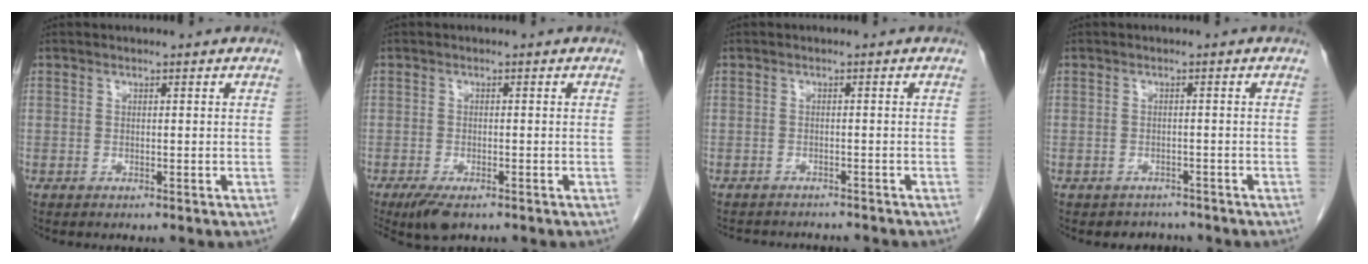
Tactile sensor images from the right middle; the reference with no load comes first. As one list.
[{"total": 4.5, "force": [-3.1, 1.5, 2.9], "torque": [-0.055, -0.010, -0.050]}, {"total": 6.5, "force": [-6.1, 1.5, 1.5], "torque": [-0.017, -0.003, -0.077]}, {"total": 2.4, "force": [-2.0, 1.2, -0.5], "torque": [0.000, 0.004, -0.031]}]